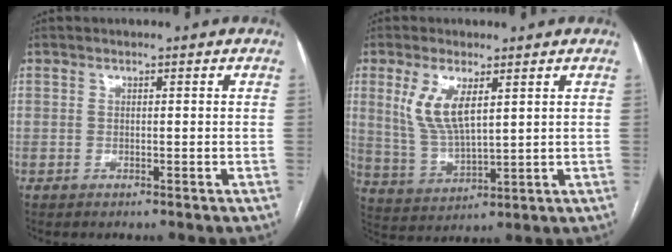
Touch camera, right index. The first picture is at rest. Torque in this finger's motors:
{"motor_torque": [0.26, 0.11, 0.24, 0.11]}